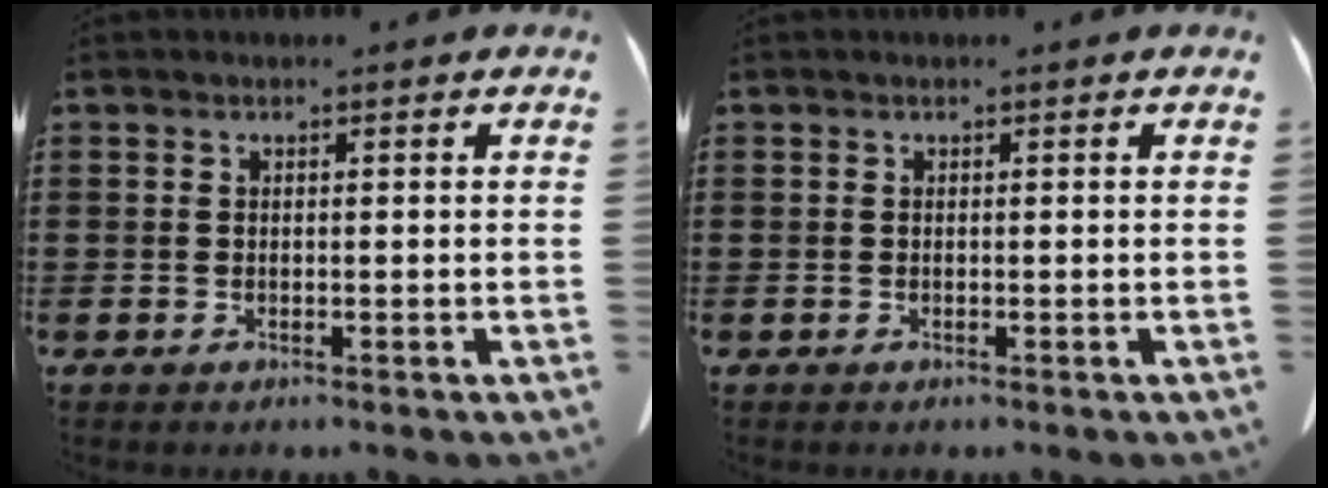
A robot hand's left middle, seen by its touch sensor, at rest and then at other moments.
{"total": 0.0}